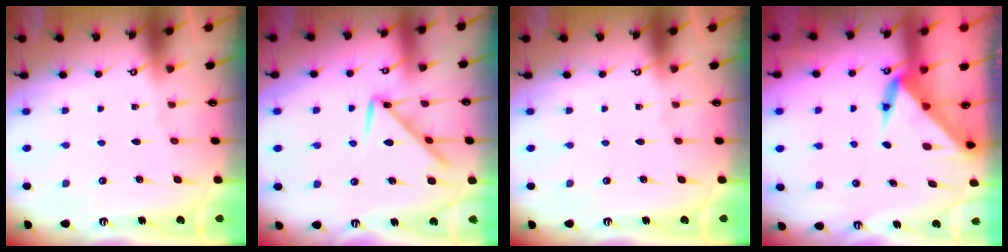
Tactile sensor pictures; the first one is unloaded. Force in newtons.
{"total": 9.3, "press": 9.2, "slide": 0.5}
{"total": 0.0}
{"total": 4.0, "press": 4.0, "slide": 0.1}